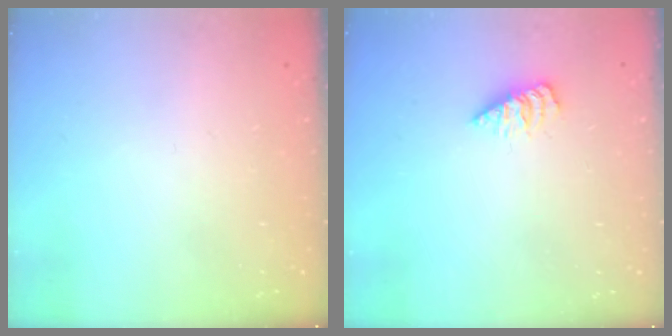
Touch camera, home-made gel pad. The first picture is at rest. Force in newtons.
{"total": 2.3, "press": 2.2, "slide": 0.4}